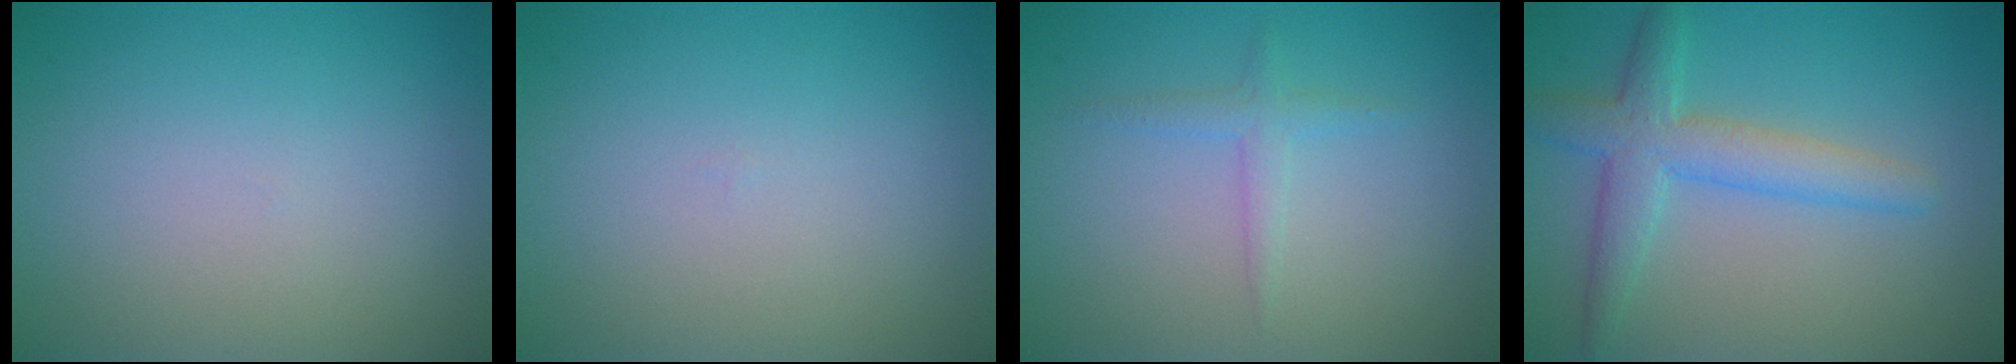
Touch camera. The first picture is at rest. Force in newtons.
{"total": 0.0}
{"total": 1.4, "press": 1.4, "slide": 0.0}
{"total": 4.3, "press": 4.3, "slide": 0.1}